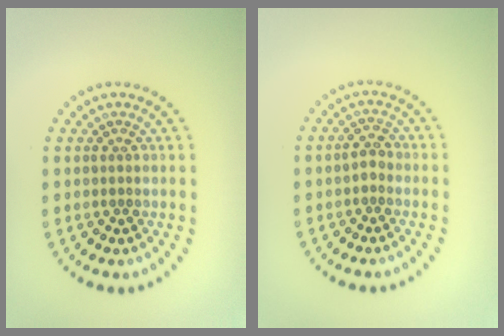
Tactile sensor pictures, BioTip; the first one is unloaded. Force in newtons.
{"total": 1.3, "press": 1.3, "slide": 0.4}